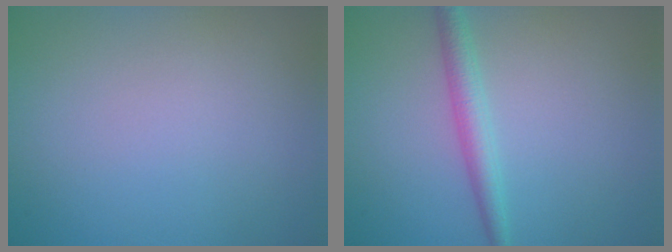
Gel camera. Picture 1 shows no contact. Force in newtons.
{"total": 2.4, "press": 2.4, "slide": 0.1}